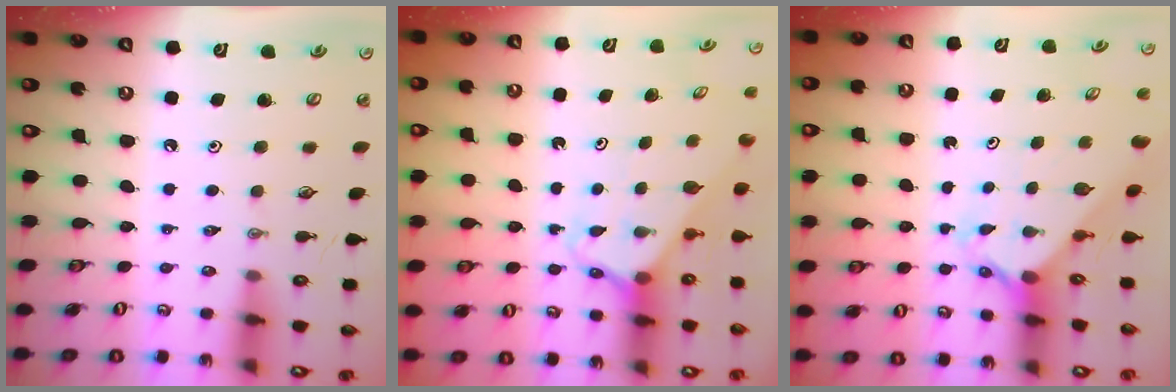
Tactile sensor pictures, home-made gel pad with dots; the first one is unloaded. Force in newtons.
{"total": 2.7, "press": 2.7, "slide": 0.1}
{"total": 2.5, "press": 2.5, "slide": 0.3}